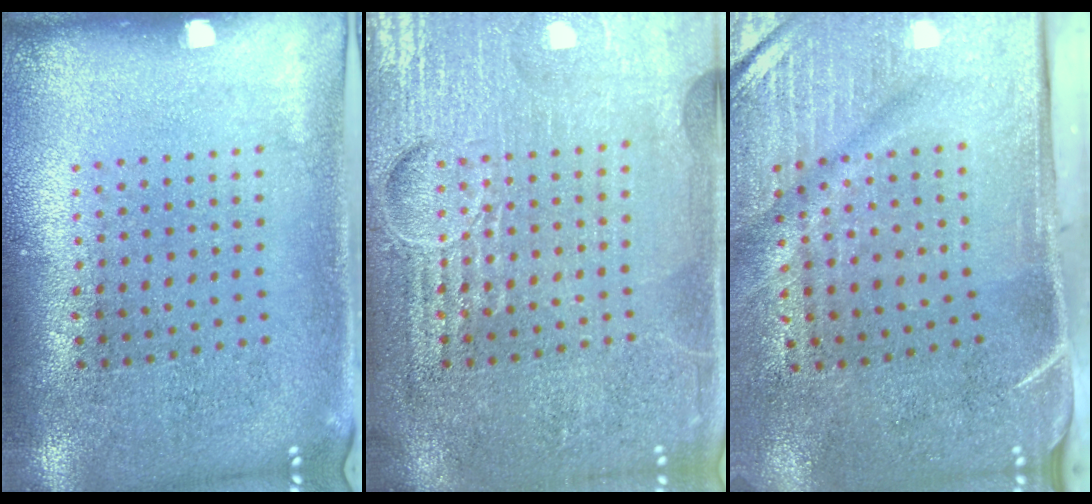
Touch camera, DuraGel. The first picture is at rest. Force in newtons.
{"total": 6.9, "press": 6.9, "slide": 0.9}
{"total": 4.8, "press": 3.9, "slide": 2.8}